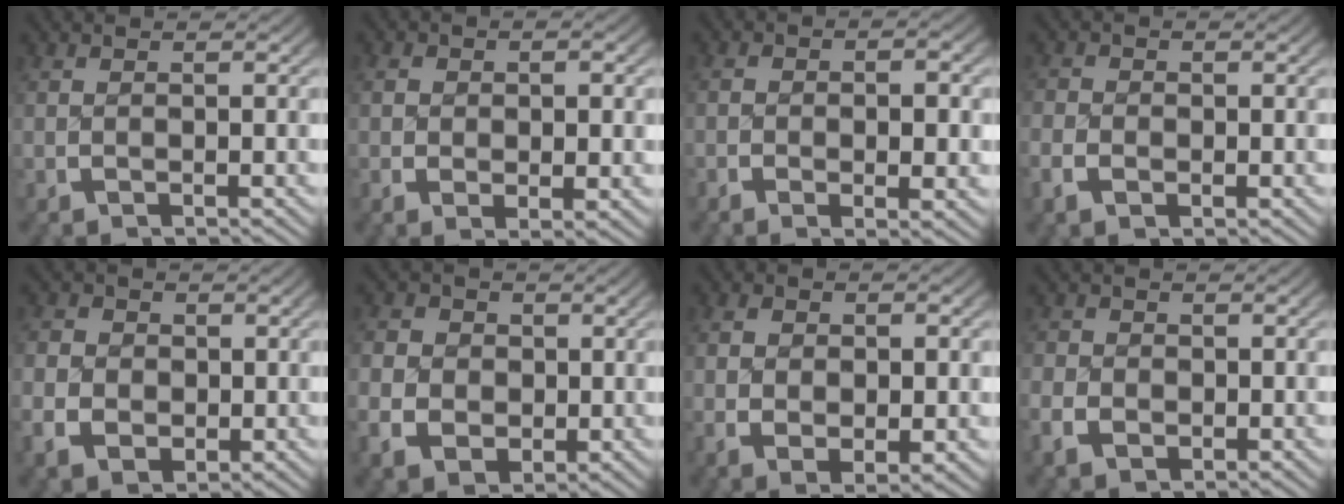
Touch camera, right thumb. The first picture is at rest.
{"total": 2.6, "force": [0.1, 1.6, 2.0], "torque": [-0.041, -0.013, 0.007]}
{"total": 2.7, "force": [-0.5, 1.3, 2.3], "torque": [-0.039, -0.011, -0.007]}
{"total": 1.9, "force": [-0.6, 1.5, 1.0], "torque": [-0.018, 0.004, -0.016]}
{"total": 5.1, "force": [-0.1, 4.2, 2.9], "torque": [-0.061, -0.016, 0.008]}
{"total": 6.8, "force": [0.0, 5.7, 3.8], "torque": [-0.084, -0.026, 0.012]}
{"total": 4.2, "force": [-0.1, 2.7, 3.2], "torque": [-0.067, -0.018, 0.013]}
{"total": 2.9, "force": [-0.3, 2.4, 1.5], "torque": [-0.029, -0.002, -0.004]}